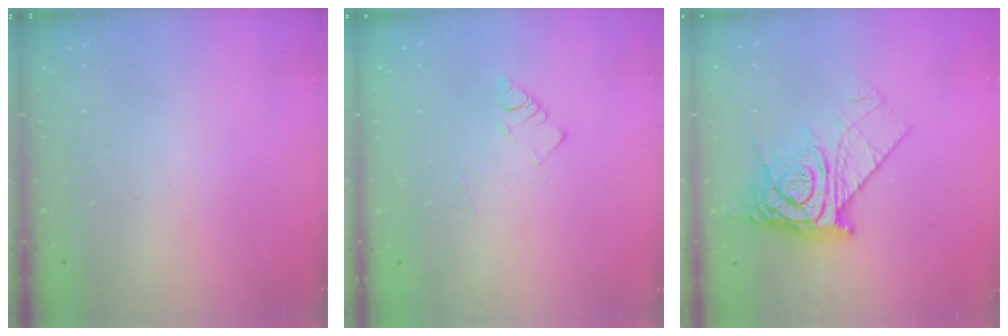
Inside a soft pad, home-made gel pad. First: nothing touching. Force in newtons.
{"total": 4.1, "press": 4.0, "slide": 0.7}
{"total": 12.2, "press": 12.2, "slide": 1.1}